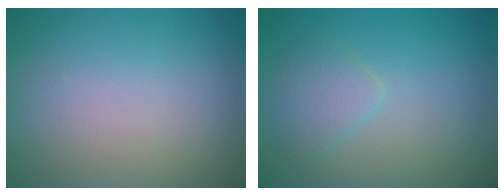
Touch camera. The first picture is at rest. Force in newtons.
{"total": 1.9, "press": 1.9, "slide": 0.1}